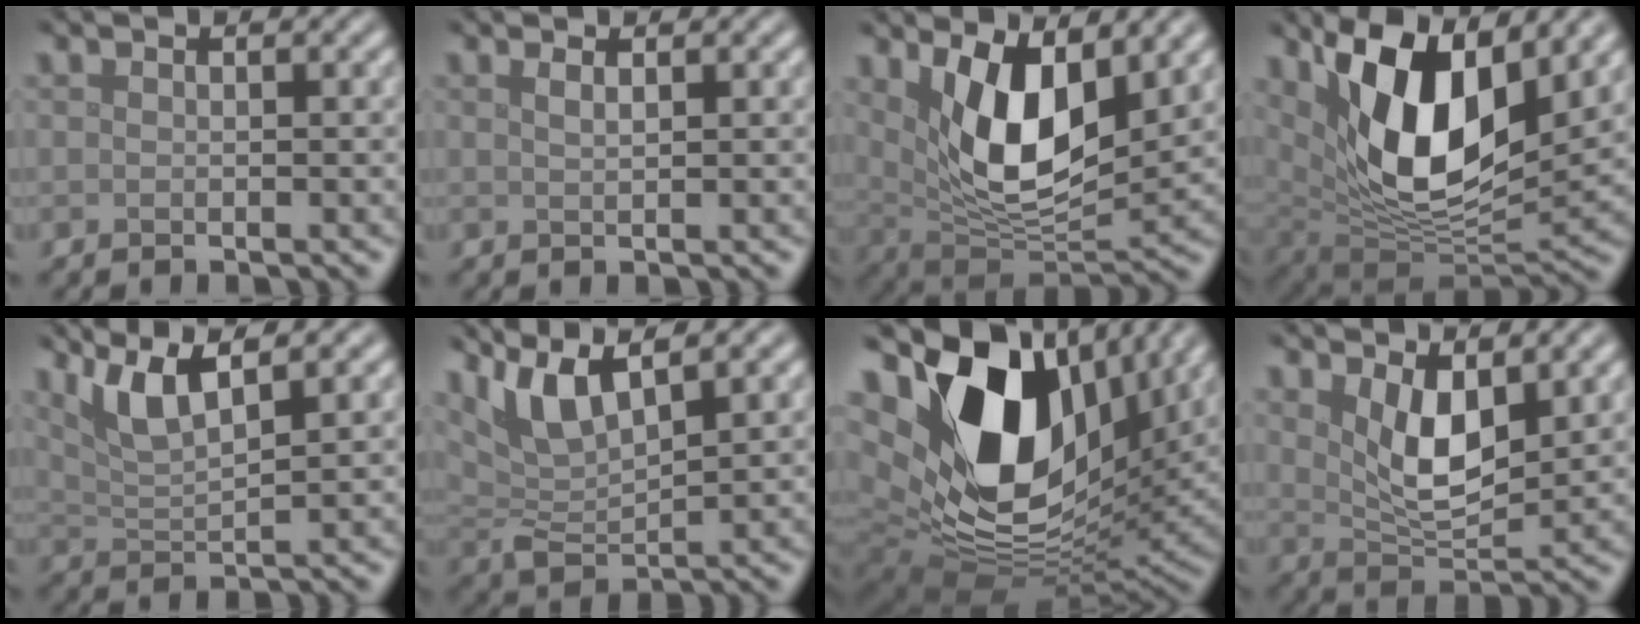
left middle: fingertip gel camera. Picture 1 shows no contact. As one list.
[{"total": 0.9, "force": [0.6, 0.3, 0.6], "torque": [-0.011, -0.001, 0.009]}, {"total": 8.9, "force": [2.8, 4.0, 7.5], "torque": [-0.141, -0.022, 0.053]}, {"total": 12.9, "force": [4.6, 6.1, 10.3], "torque": [-0.181, -0.007, 0.083]}, {"total": 4.6, "force": [2.9, 1.0, 3.4], "torque": [-0.067, 0.005, 0.057]}, {"total": 5.7, "force": [3.6, 1.6, 4.0], "torque": [-0.091, 0.004, 0.072]}, {"total": 17.5, "force": [6.0, 10.9, 12.2], "torque": [-0.260, -0.006, 0.115]}, {"total": 4.9, "force": [1.8, 2.1, 4.0], "torque": [-0.082, -0.015, 0.037]}]